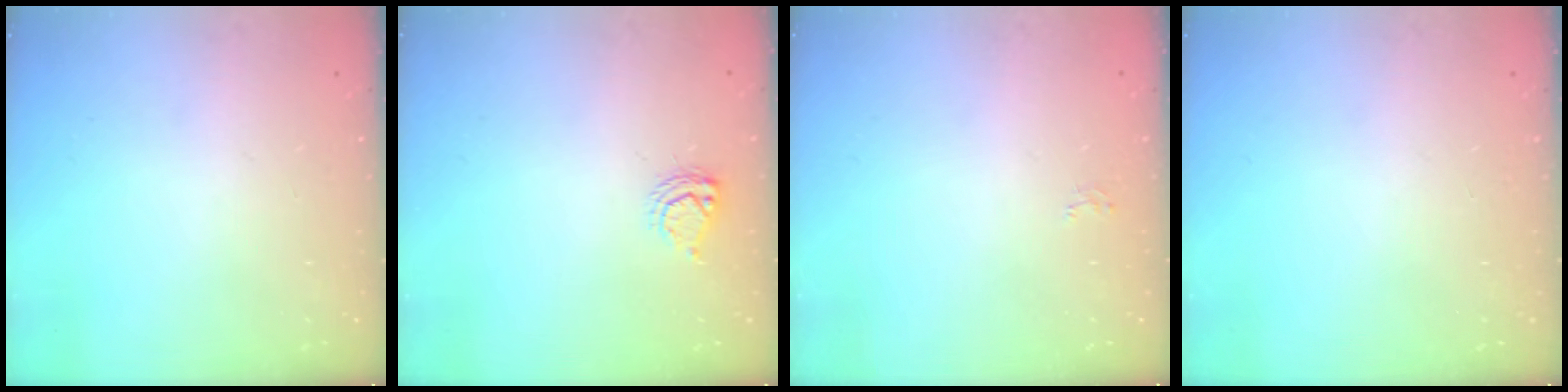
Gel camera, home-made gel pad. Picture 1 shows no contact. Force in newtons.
{"total": 5.0, "press": 4.9, "slide": 0.6}
{"total": 2.6, "press": 2.6, "slide": 0.2}
{"total": 0.0}